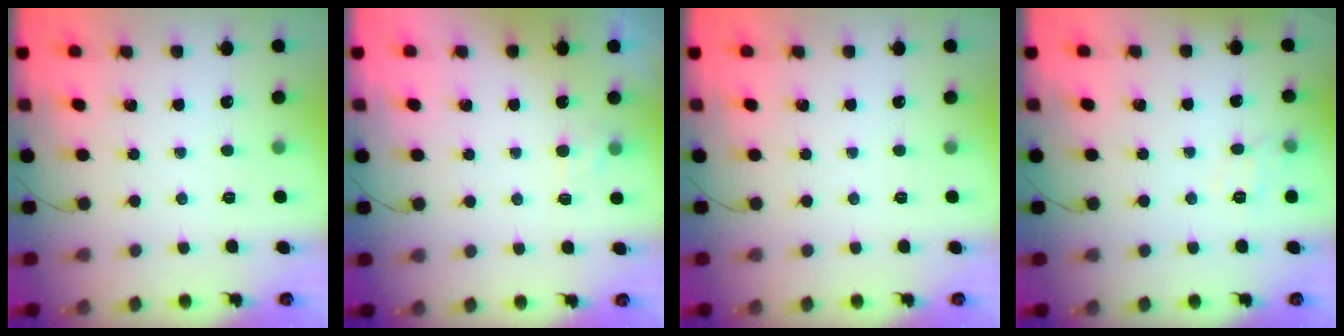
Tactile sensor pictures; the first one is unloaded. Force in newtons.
{"total": 2.0, "press": 1.6, "slide": 1.2}
{"total": 0.0}
{"total": 8.5, "press": 8.4, "slide": 1.3}